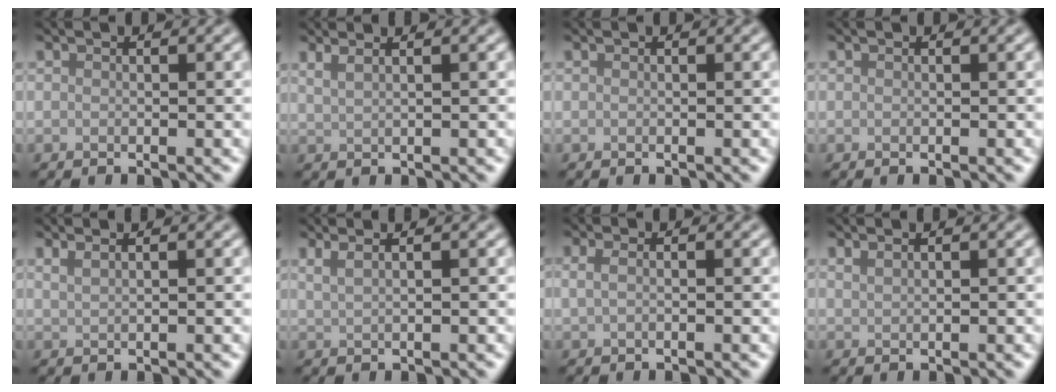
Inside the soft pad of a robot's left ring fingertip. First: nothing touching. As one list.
[{"total": 3.1, "force": [2.1, 1.4, 1.8], "torque": [-0.011, 0.011, 0.006]}, {"total": 0.0}, {"total": 0.0}, {"total": 2.4, "force": [1.7, 1.0, 1.3], "torque": [-0.009, 0.002, 0.008]}, {"total": 3.6, "force": [2.3, 1.7, 2.2], "torque": [-0.019, 0.016, 0.008]}, {"total": 1.2, "force": [0.2, 0.5, 1.0], "torque": [-0.024, 0.000, 0.002]}, {"total": 1.5, "force": [1.1, 0.6, 0.7], "torque": [-0.007, 0.000, 0.013]}]